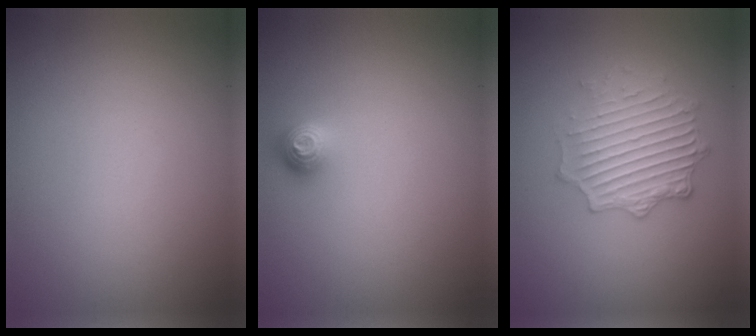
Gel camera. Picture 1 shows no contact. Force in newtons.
{"total": 1.3, "press": 1.1, "slide": 0.8}
{"total": 3.7, "press": 3.4, "slide": 1.6}